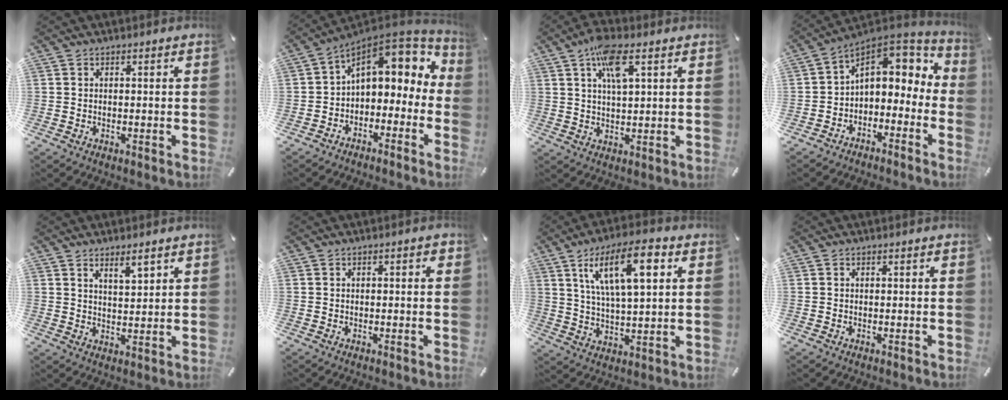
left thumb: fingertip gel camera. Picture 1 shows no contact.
{"total": 10.2, "force": [4.3, 6.7, 6.4], "torque": [-0.093, -0.037, 0.076]}
{"total": 8.7, "force": [4.3, 2.9, 7.0], "torque": [-0.130, -0.002, 0.072]}
{"total": 9.4, "force": [2.4, 6.8, 6.0], "torque": [-0.087, -0.014, 0.046]}
{"total": 4.4, "force": [3.7, 1.2, 2.0], "torque": [-0.029, -0.023, 0.065]}
{"total": 0.8, "force": [0.0, 0.3, 0.8], "torque": [-0.014, 0.002, -0.001]}
{"total": 15.9, "force": [7.1, 5.7, 13.1], "torque": [-0.228, -0.006, 0.112]}
{"total": 0.0}